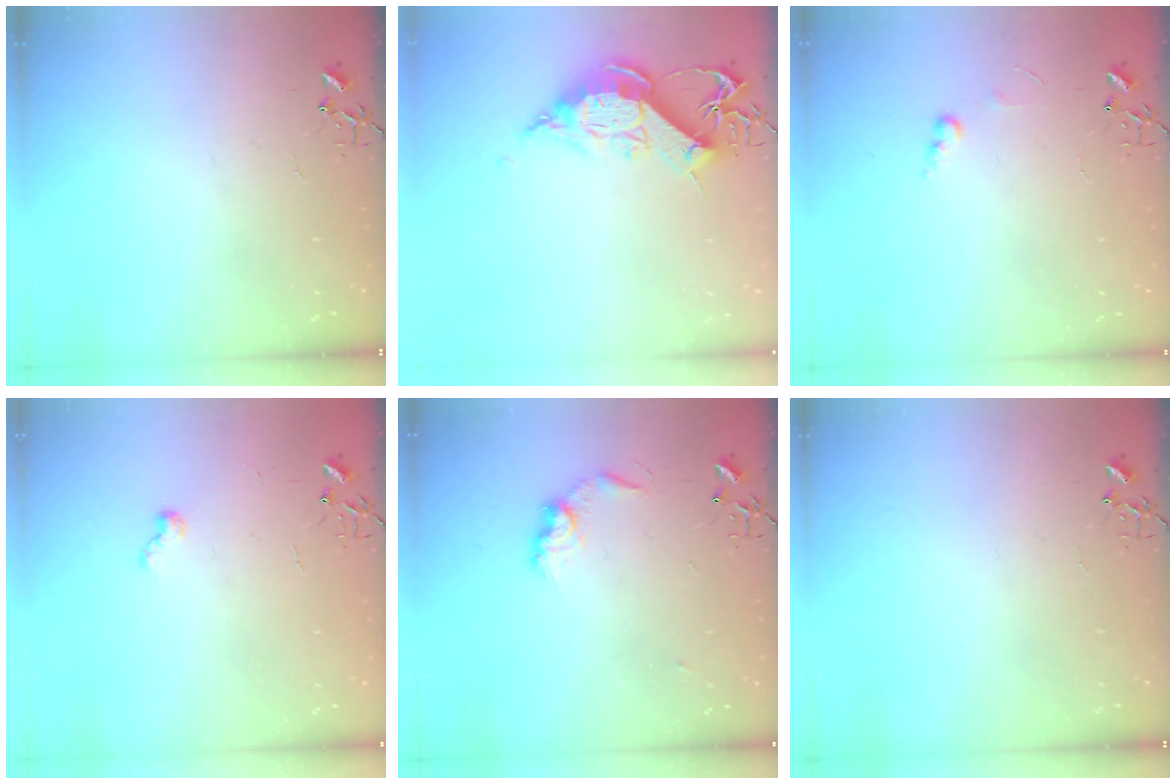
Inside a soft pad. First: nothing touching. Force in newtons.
{"total": 13.9, "press": 13.9, "slide": 1.1}
{"total": 5.5, "press": 5.5, "slide": 0.7}
{"total": 5.1, "press": 5.0, "slide": 0.6}
{"total": 9.4, "press": 9.4, "slide": 0.5}
{"total": 0.0}